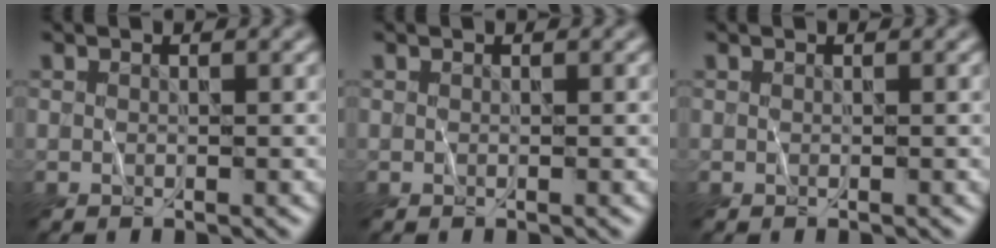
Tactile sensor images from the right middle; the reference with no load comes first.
{"total": 0.0}
{"total": 0.0}